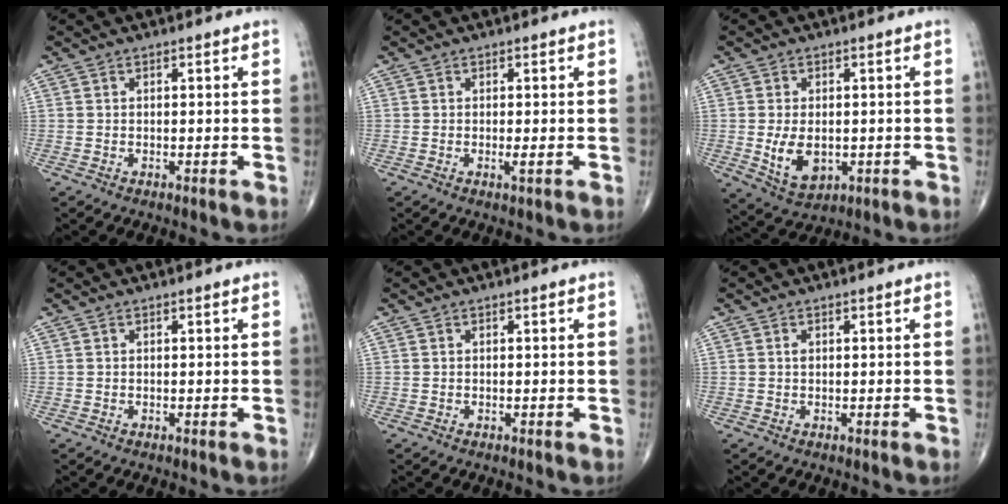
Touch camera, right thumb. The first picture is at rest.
{"total": 0.9, "force": [-0.1, -0.1, 0.9], "torque": [-0.019, -0.004, -0.002]}
{"total": 7.4, "force": [-0.9, 4.7, 5.6], "torque": [-0.085, -0.009, -0.002]}
{"total": 0.0}
{"total": 0.0}
{"total": 0.7, "force": [0.2, 0.5, 0.5], "torque": [-0.008, 0.000, 0.003]}